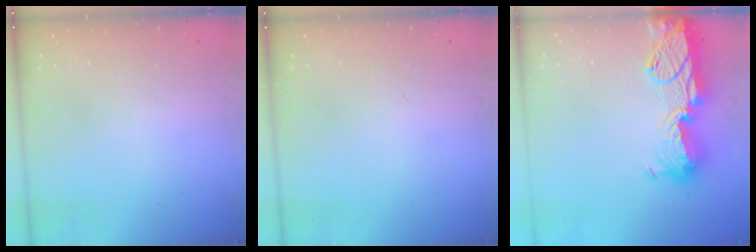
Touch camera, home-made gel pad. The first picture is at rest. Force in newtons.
{"total": 0.0}
{"total": 19.3, "press": 19.2, "slide": 1.1}